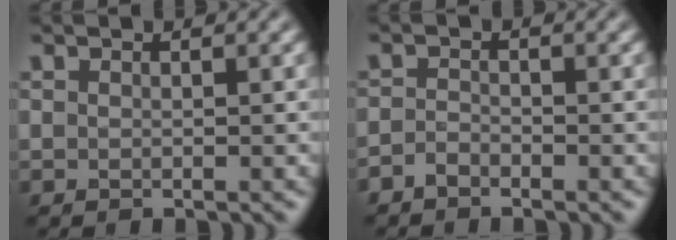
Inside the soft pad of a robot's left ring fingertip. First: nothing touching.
{"total": 1.2, "force": [-1.0, 0.5, 0.4], "torque": [-0.009, 0.002, -0.023]}